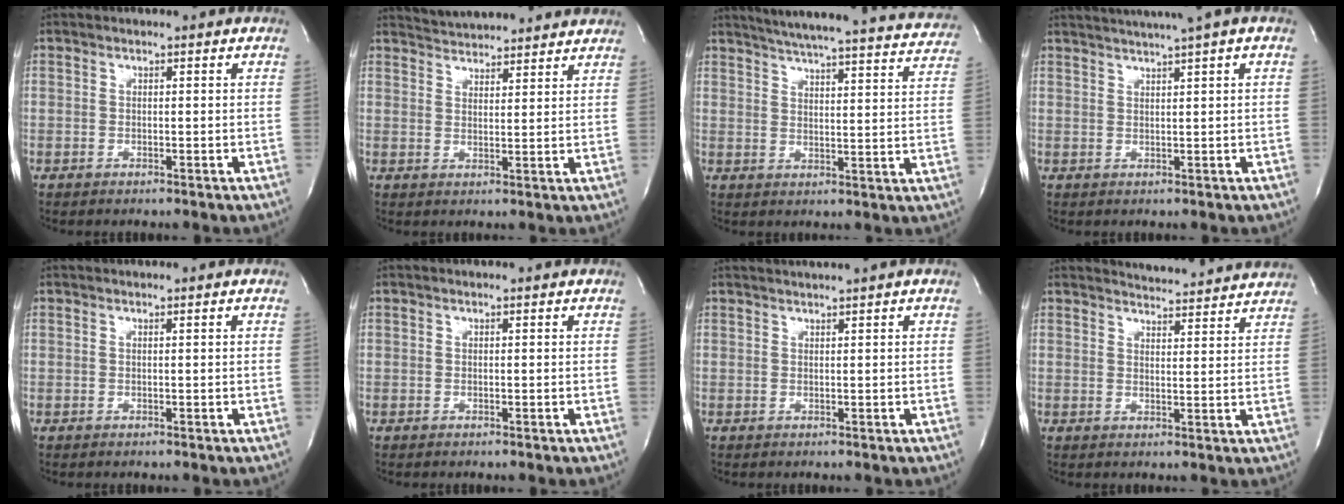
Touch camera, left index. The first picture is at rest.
{"total": 11.8, "force": [11.3, 1.7, 2.8], "torque": [-0.044, 0.016, 0.150]}
{"total": 26.9, "force": [24.9, 2.6, 10.0], "torque": [-0.159, -0.053, 0.298]}
{"total": 7.0, "force": [5.4, -1.3, 4.2], "torque": [-0.064, 0.016, 0.071]}
{"total": 0.0}
{"total": 0.0}
{"total": 2.3, "force": [2.0, -1.0, 0.7], "torque": [-0.007, 0.005, 0.036]}
{"total": 9.2, "force": [9.1, -0.1, 1.2], "torque": [-0.022, -0.005, 0.105]}